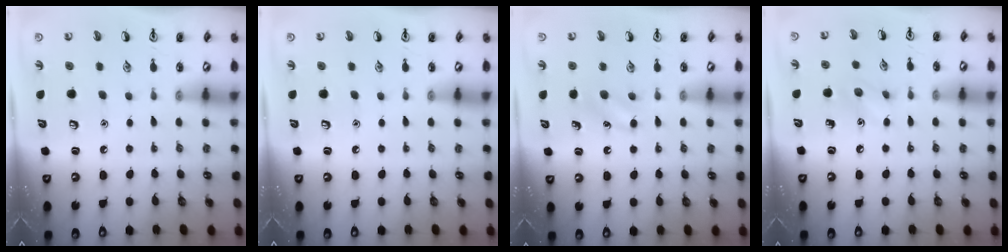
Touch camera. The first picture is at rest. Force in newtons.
{"total": 0.0}
{"total": 4.7, "press": 4.5, "slide": 1.4}
{"total": 6.6, "press": 6.3, "slide": 1.8}